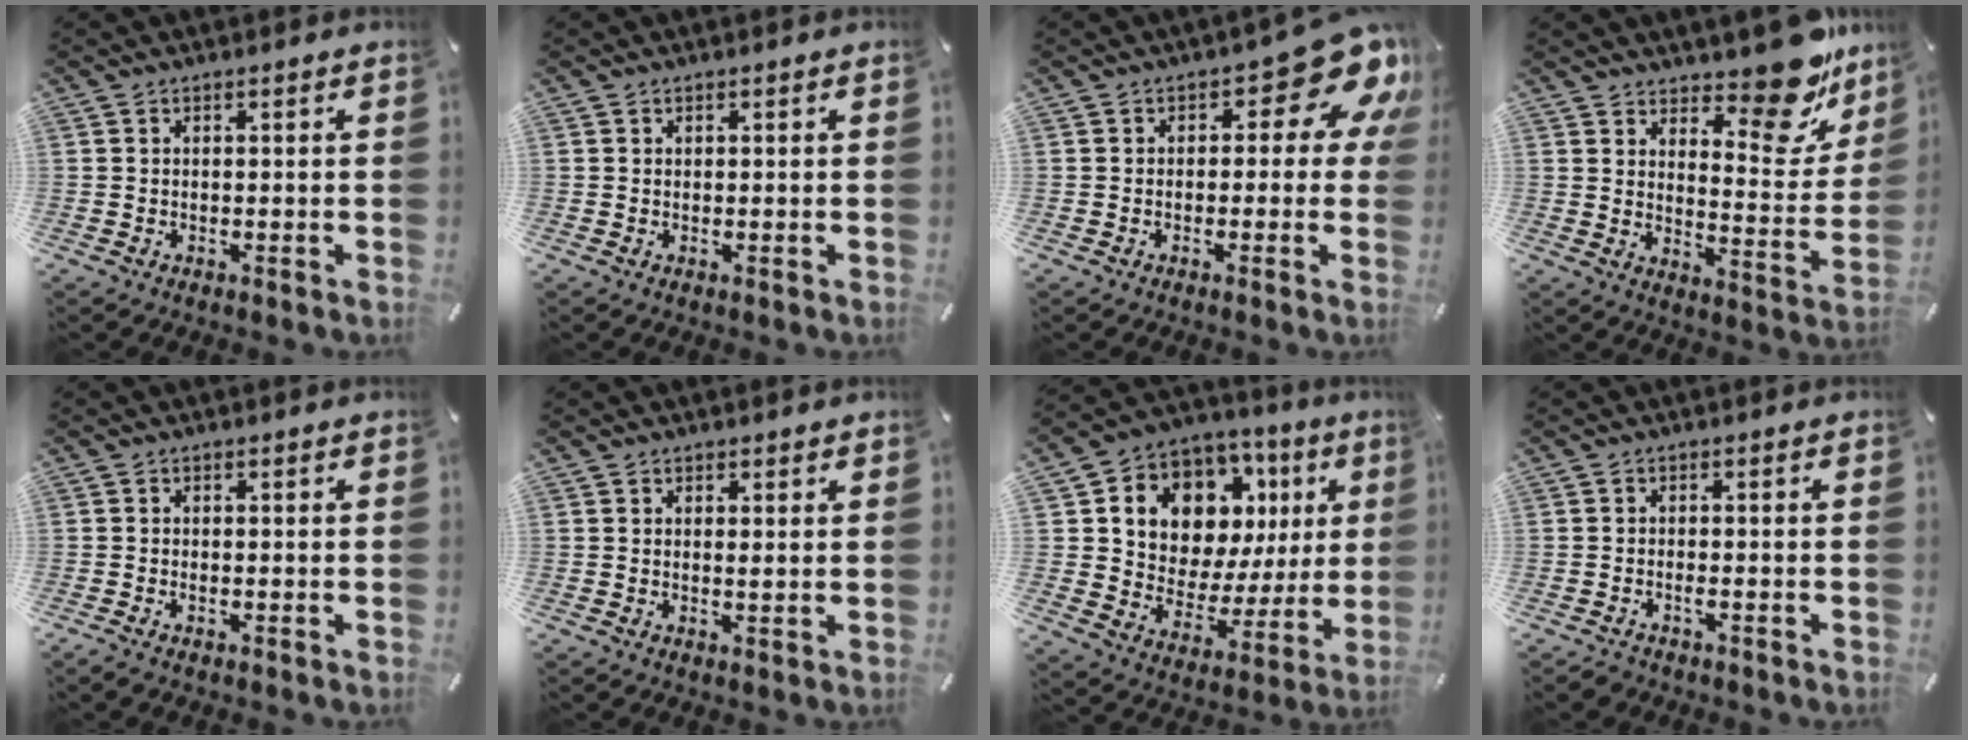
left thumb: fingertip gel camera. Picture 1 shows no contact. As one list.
[{"total": 0.0}, {"total": 11.9, "force": [5.2, 5.4, 9.3], "torque": [-0.117, -0.039, 0.090]}, {"total": 15.2, "force": [12.0, 6.1, 7.2], "torque": [-0.073, -0.117, 0.201]}, {"total": 0.7, "force": [-0.3, 0.4, 0.5], "torque": [-0.011, -0.002, -0.006]}, {"total": 1.2, "force": [0.8, 0.5, 0.6], "torque": [-0.005, -0.004, 0.014]}, {"total": 11.7, "force": [6.3, 8.7, 4.5], "torque": [-0.080, -0.066, 0.114]}, {"total": 1.3, "force": [-1.0, 0.4, 0.8], "torque": [-0.017, 0.001, -0.019]}]